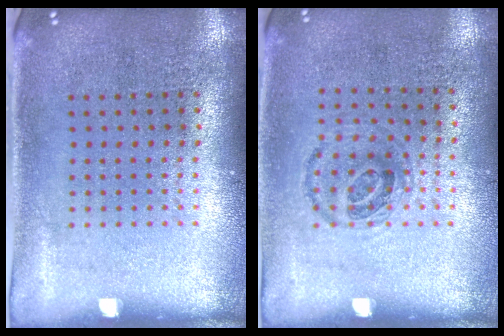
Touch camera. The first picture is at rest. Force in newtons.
{"total": 0.9, "press": 0.7, "slide": 0.5}